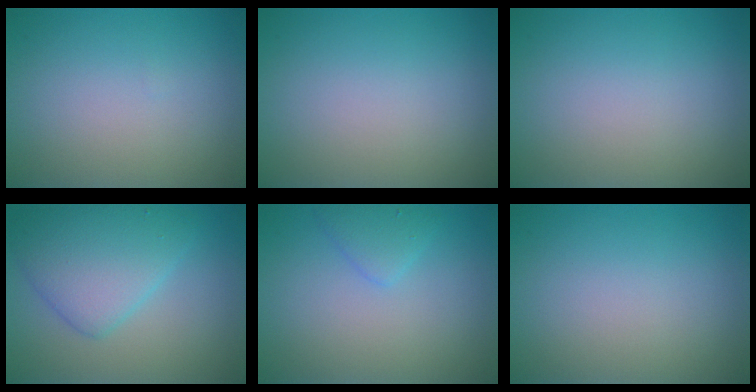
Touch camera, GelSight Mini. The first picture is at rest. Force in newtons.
{"total": 0.0}
{"total": 0.0}
{"total": 5.4, "press": 5.4, "slide": 0.2}
{"total": 1.7, "press": 1.7, "slide": 0.1}
{"total": 0.0}